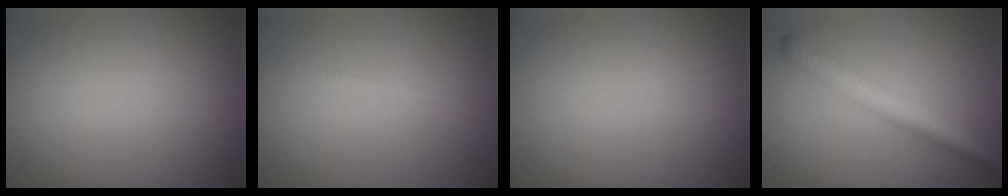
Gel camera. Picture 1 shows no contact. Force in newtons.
{"total": 0.6, "press": 0.6, "slide": 0.0}
{"total": 0.0}
{"total": 3.7, "press": 3.7, "slide": 0.1}